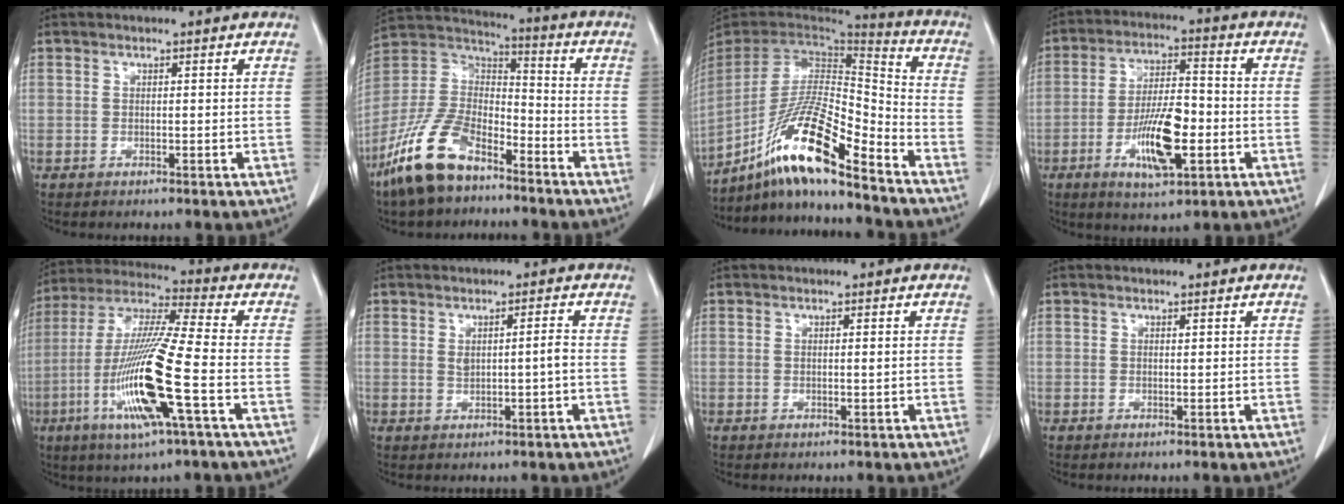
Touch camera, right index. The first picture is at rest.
{"total": 14.7, "force": [-10.0, 6.4, 8.7], "torque": [-0.190, 0.005, -0.196]}
{"total": 17.2, "force": [-11.9, 1.1, 12.4], "torque": [-0.245, -0.005, -0.216]}
{"total": 11.0, "force": [-3.4, 3.0, 10.0], "torque": [-0.190, -0.001, -0.056]}
{"total": 17.0, "force": [-5.3, 0.2, 16.1], "torque": [-0.333, -0.019, -0.106]}
{"total": 2.5, "force": [0.1, 0.2, 2.5], "torque": [-0.046, 0.003, 0.007]}
{"total": 0.6, "force": [0.1, -0.1, 0.6], "torque": [-0.010, -0.002, 0.001]}
{"total": 0.0}